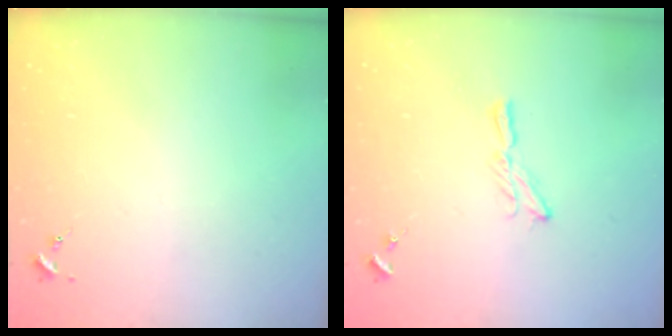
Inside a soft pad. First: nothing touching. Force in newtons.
{"total": 6.5, "press": 6.5, "slide": 0.3}